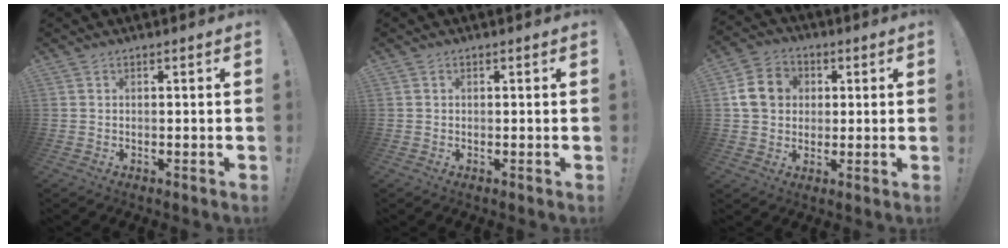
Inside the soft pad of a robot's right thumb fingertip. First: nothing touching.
{"total": 0.0}
{"total": 11.5, "force": [2.0, 10.0, 5.3], "torque": [-0.084, 0.011, 0.044]}